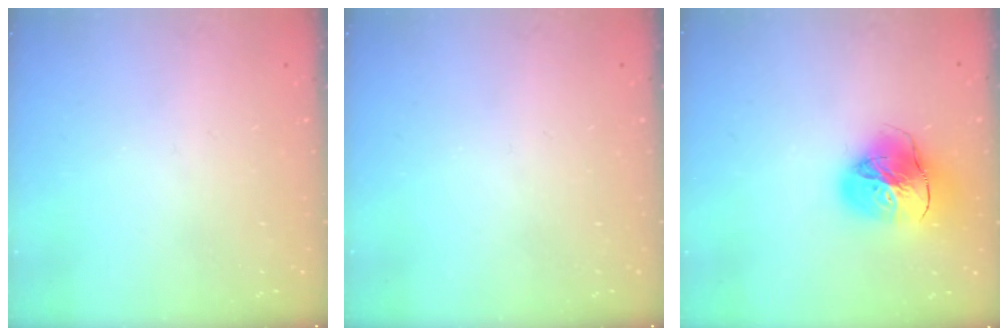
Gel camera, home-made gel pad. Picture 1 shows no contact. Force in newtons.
{"total": 0.0}
{"total": 17.8, "press": 17.7, "slide": 2.1}